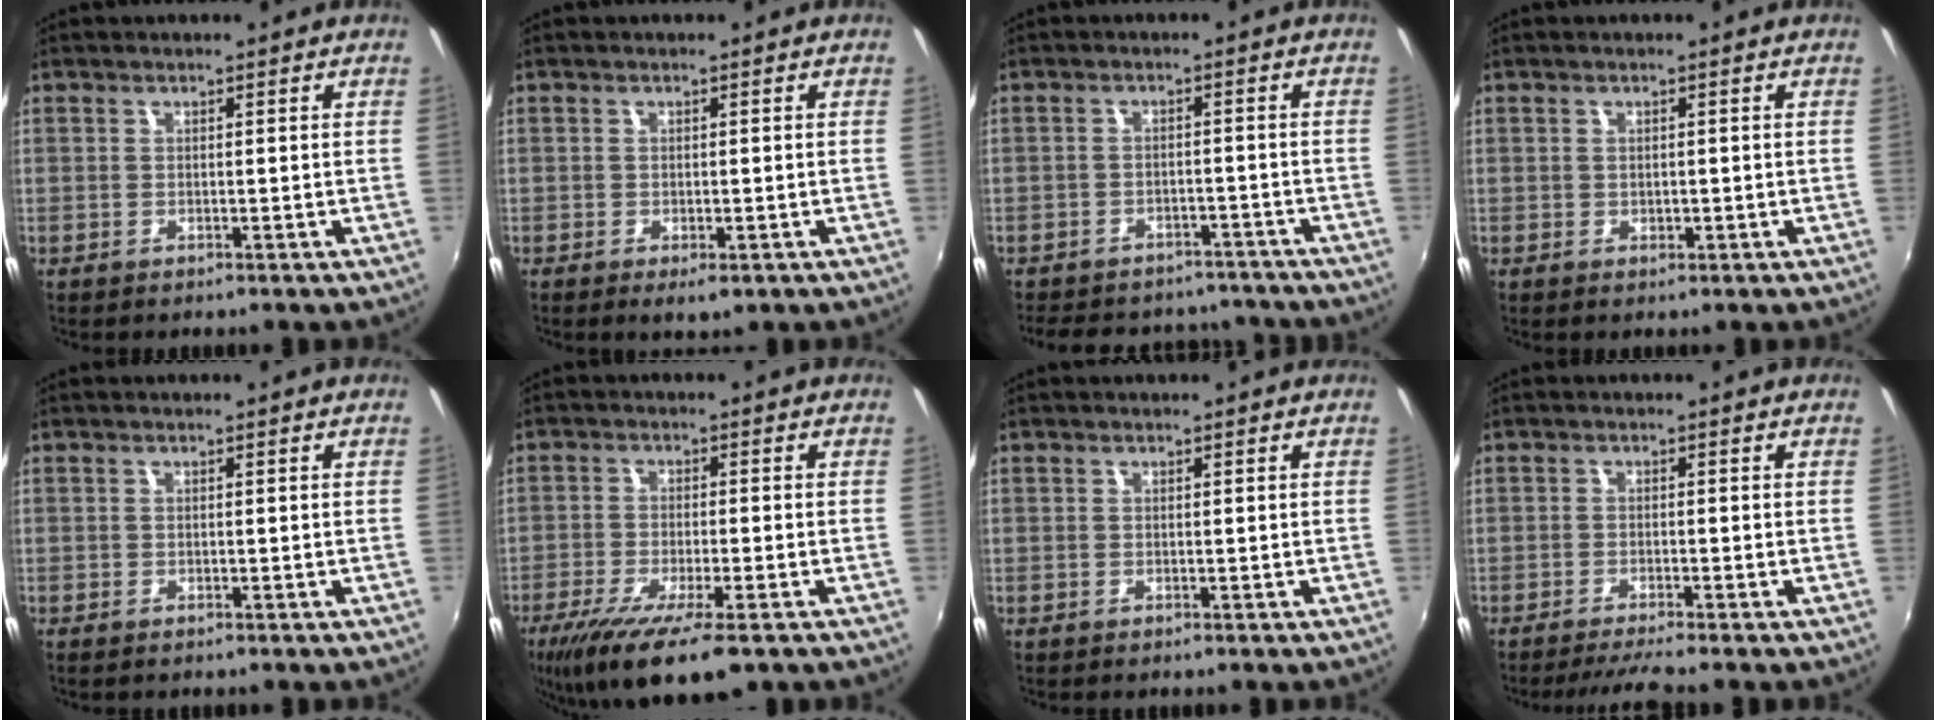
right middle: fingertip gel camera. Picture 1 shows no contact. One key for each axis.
{"total": 2.2, "fx": -1.0, "fy": 1.1, "fz": 1.7, "tx": -0.031, "ty": -0.010, "tz": -0.012}
{"total": 15.9, "fx": -13.5, "fy": 6.7, "fz": 5.2, "tx": -0.121, "ty": 0.015, "tz": -0.170}
{"total": 0.6, "fx": 0.0, "fy": 0.6, "fz": 0.2, "tx": 0.001, "ty": -0.002, "tz": 0.000}
{"total": 0.0}
{"total": 13.3, "fx": -8.5, "fy": 2.8, "fz": 9.8, "tx": -0.198, "ty": -0.050, "tz": -0.144}
{"total": 0.0}
{"total": 4.1, "fx": -3.6, "fy": -0.9, "fz": 1.8, "tx": -0.045, "ty": -0.007, "tz": -0.062}